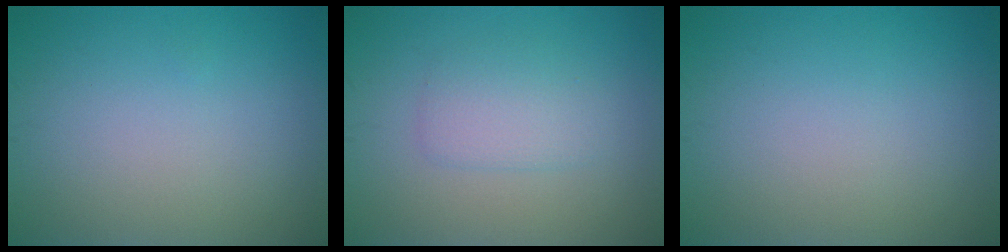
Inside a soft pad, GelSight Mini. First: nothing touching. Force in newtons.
{"total": 2.3, "press": 2.3, "slide": 0.1}
{"total": 0.0}